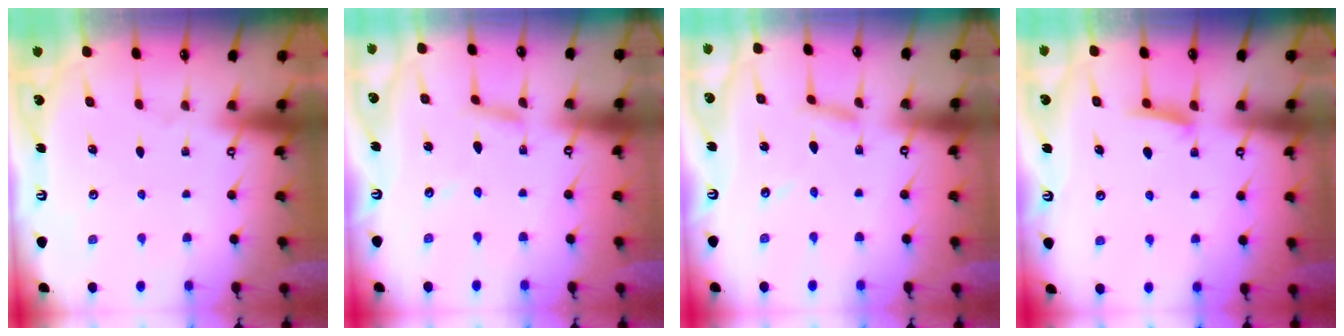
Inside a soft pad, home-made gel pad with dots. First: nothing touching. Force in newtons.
{"total": 4.8, "press": 4.8, "slide": 0.4}
{"total": 5.1, "press": 5.1, "slide": 0.4}
{"total": 5.9, "press": 5.8, "slide": 0.7}